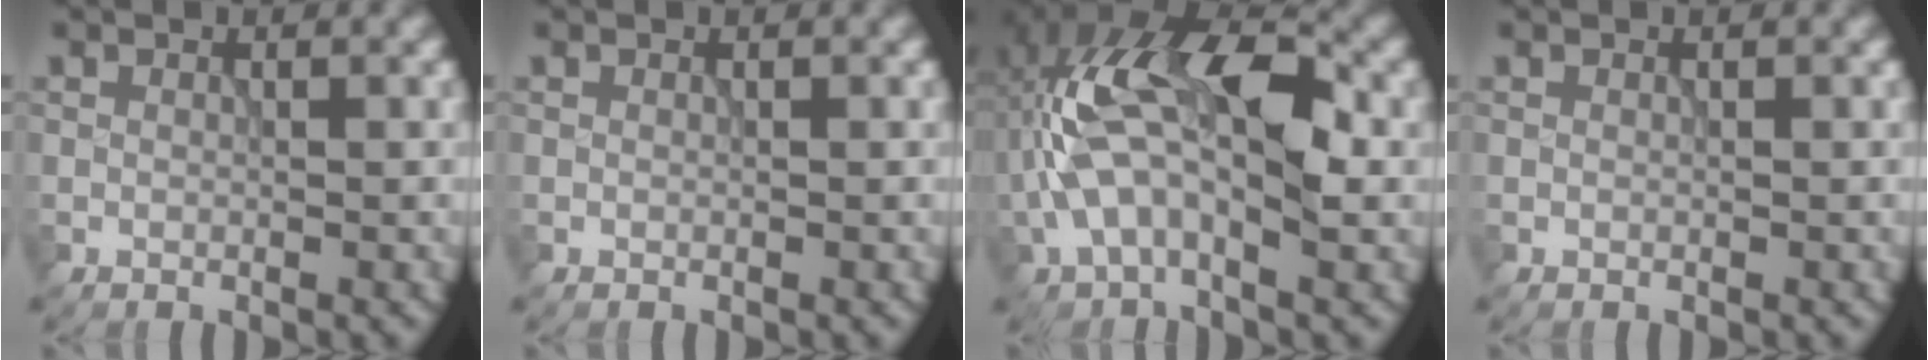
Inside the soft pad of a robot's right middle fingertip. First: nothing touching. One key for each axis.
{"total": 0.0}
{"total": 10.1, "fx": -0.2, "fy": 4.9, "fz": 8.8, "tx": -0.175, "ty": 0.024, "tz": -0.008}
{"total": 0.0}